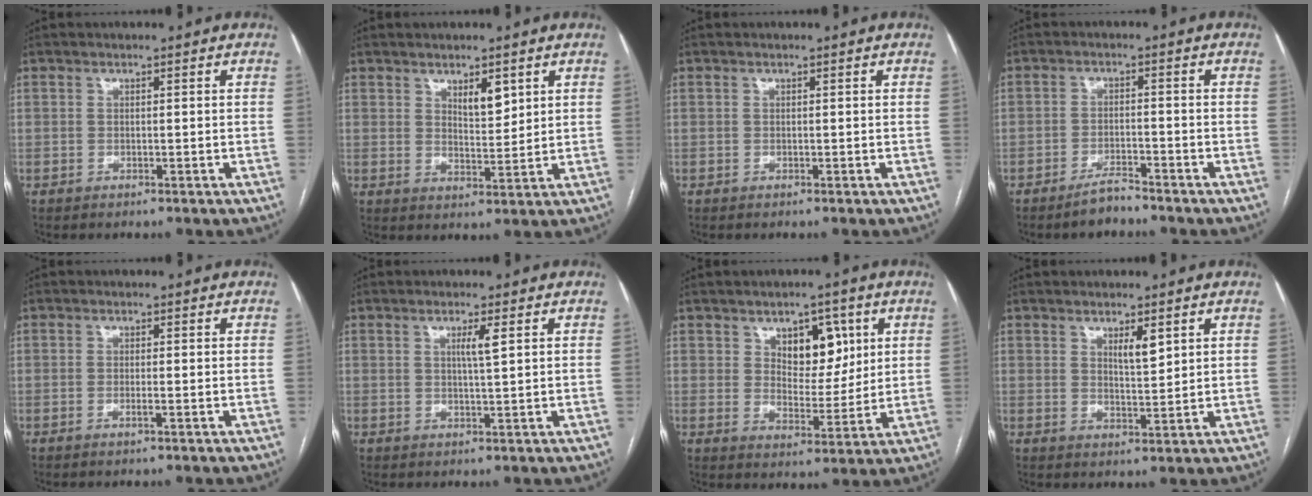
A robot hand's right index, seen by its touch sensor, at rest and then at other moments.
{"total": 4.1, "force": [2.3, 1.5, 3.1], "torque": [-0.052, -0.004, 0.041]}
{"total": 0.0}
{"total": 3.5, "force": [-3.1, 0.7, 1.4], "torque": [-0.026, -0.002, -0.055]}
{"total": 1.0, "force": [-0.4, -0.1, 0.9], "torque": [-0.020, -0.001, -0.007]}
{"total": 2.4, "force": [0.9, -0.3, 2.3], "torque": [-0.043, -0.002, 0.015]}
{"total": 7.9, "force": [3.5, 4.6, 5.4], "torque": [-0.073, 0.007, 0.060]}
{"total": 3.2, "force": [1.7, 0.7, 2.6], "torque": [-0.046, -0.005, 0.032]}